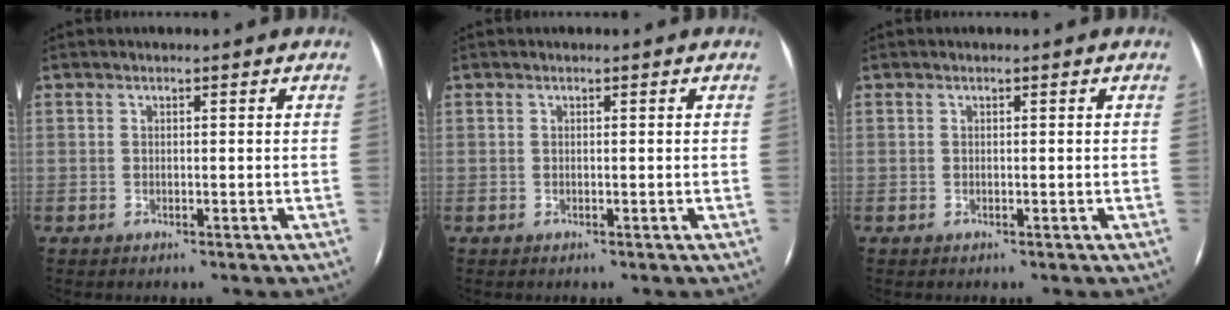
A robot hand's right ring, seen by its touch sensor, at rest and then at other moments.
{"total": 0.0}
{"total": 0.0}